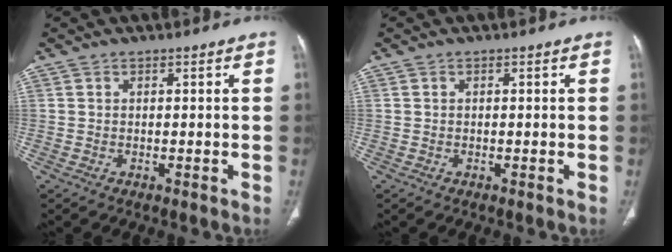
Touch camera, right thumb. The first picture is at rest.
{"total": 0.0}